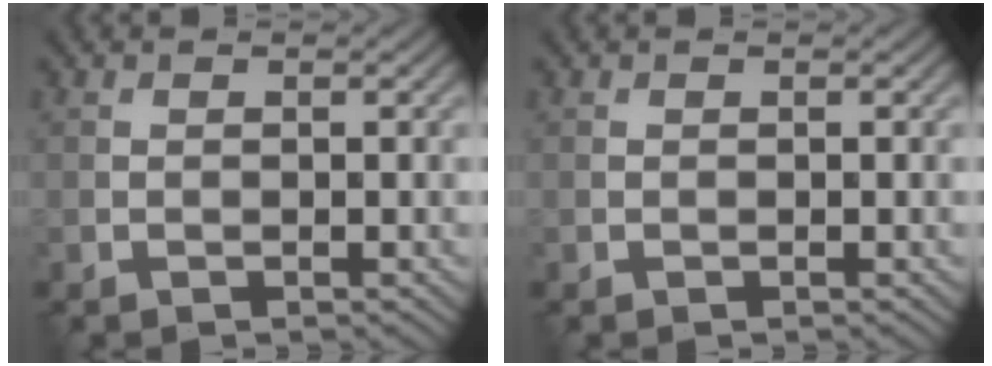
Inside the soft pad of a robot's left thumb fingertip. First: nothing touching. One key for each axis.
{"total": 0.0}